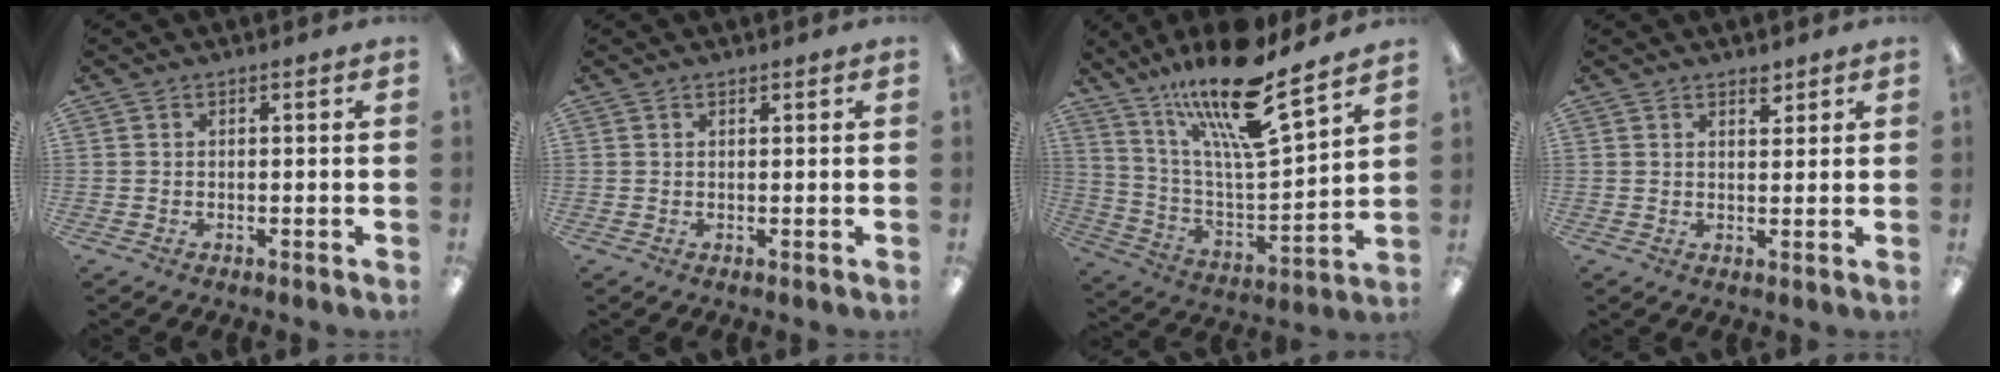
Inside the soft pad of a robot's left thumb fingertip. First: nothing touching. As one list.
[{"total": 0.6, "force": [0.5, 0.2, 0.2], "torque": [-0.005, 0.001, 0.010]}, {"total": 20.2, "force": [15.0, 4.3, 12.9], "torque": [-0.232, -0.097, 0.250]}, {"total": 2.9, "force": [2.3, 1.3, 1.1], "torque": [-0.001, -0.014, 0.037]}]